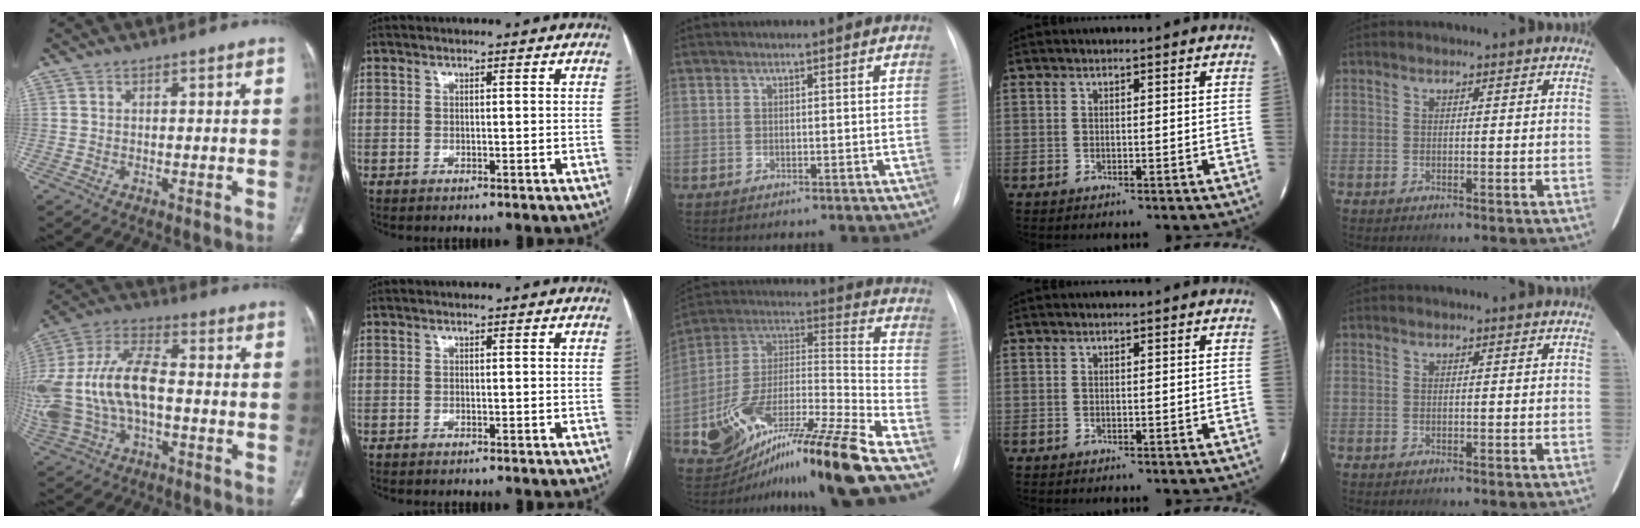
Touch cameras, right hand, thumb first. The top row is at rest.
{"thumb": {"total": 20.6, "force": [-1.7, 11.5, 17.0], "torque": [-0.382, 0.029, -0.025]}, "middle": {"total": 20.3, "force": [-14.1, 0.5, 14.6], "torque": [-0.261, 0.000, -0.238]}}